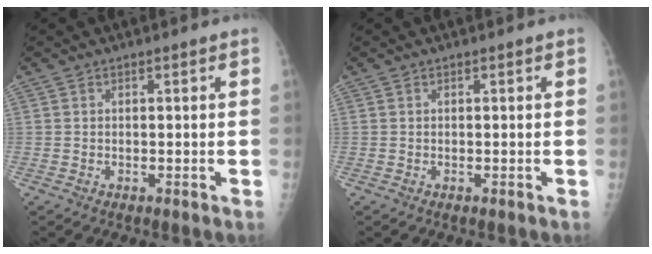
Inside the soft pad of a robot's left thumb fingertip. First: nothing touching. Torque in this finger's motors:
{"motor_torque": [0.27, -0.26, 0.00, 0.00, 0.00]}